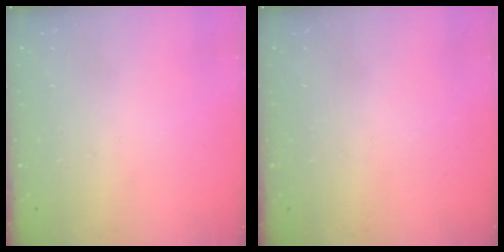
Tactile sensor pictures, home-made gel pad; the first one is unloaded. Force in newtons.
{"total": 0.0}